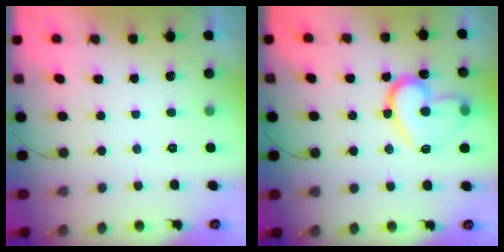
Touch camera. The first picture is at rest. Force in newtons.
{"total": 17.7, "press": 17.6, "slide": 1.2}